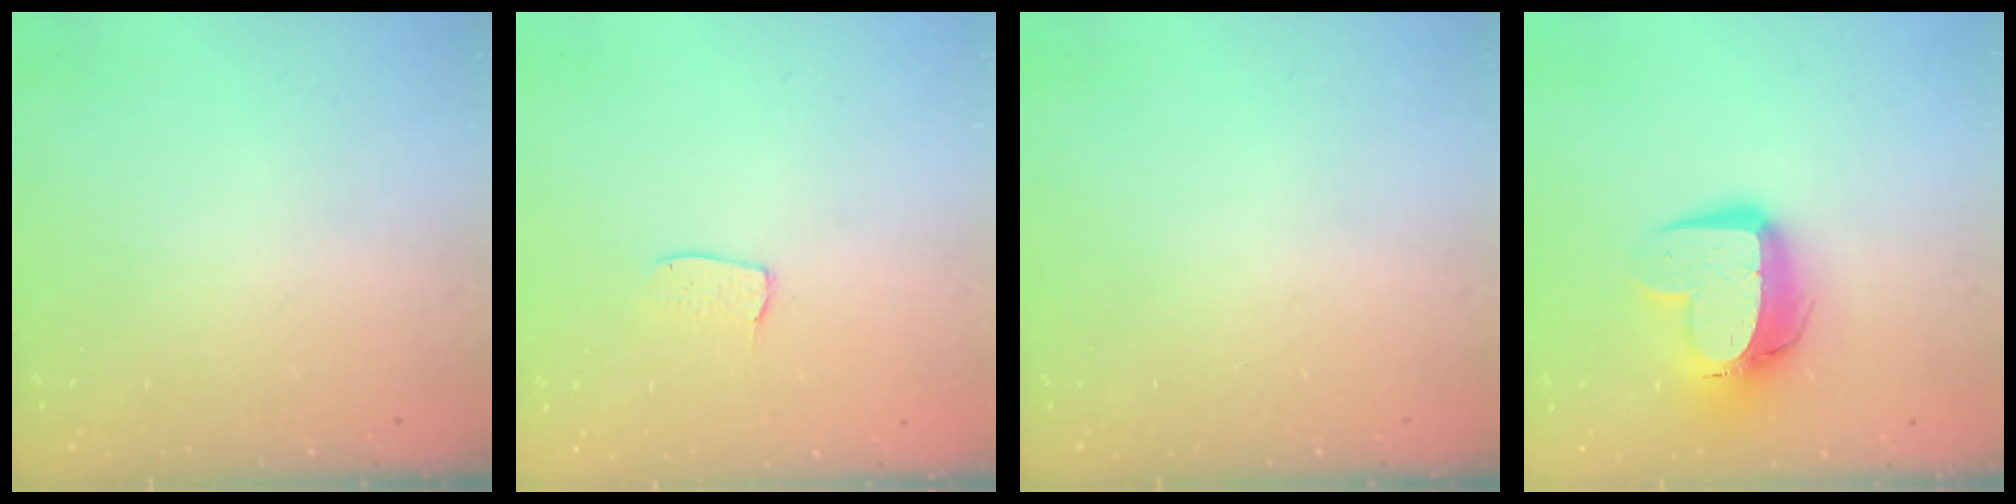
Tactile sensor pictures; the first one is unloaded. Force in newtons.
{"total": 3.8, "press": 3.8, "slide": 0.2}
{"total": 0.0}
{"total": 12.9, "press": 12.9, "slide": 1.1}